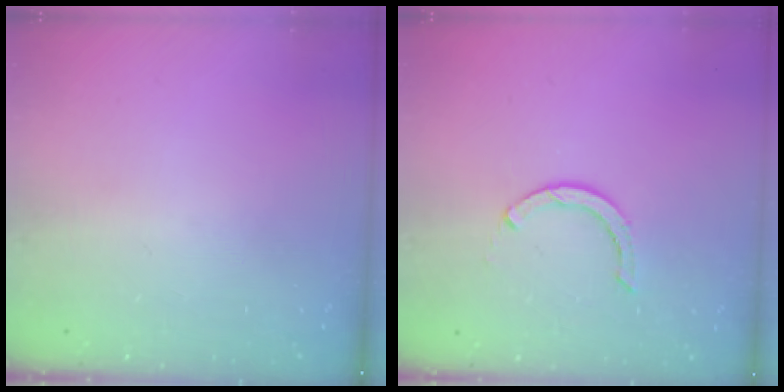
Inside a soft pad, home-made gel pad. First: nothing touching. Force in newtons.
{"total": 2.6, "press": 2.6, "slide": 0.1}